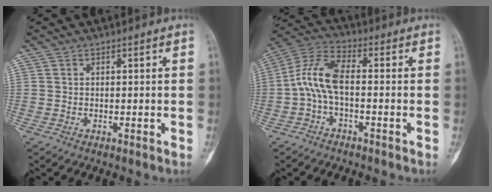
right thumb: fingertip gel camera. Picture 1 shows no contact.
{"total": 8.6, "force": [-1.2, 3.9, 7.6], "torque": [-0.159, 0.031, -0.035]}